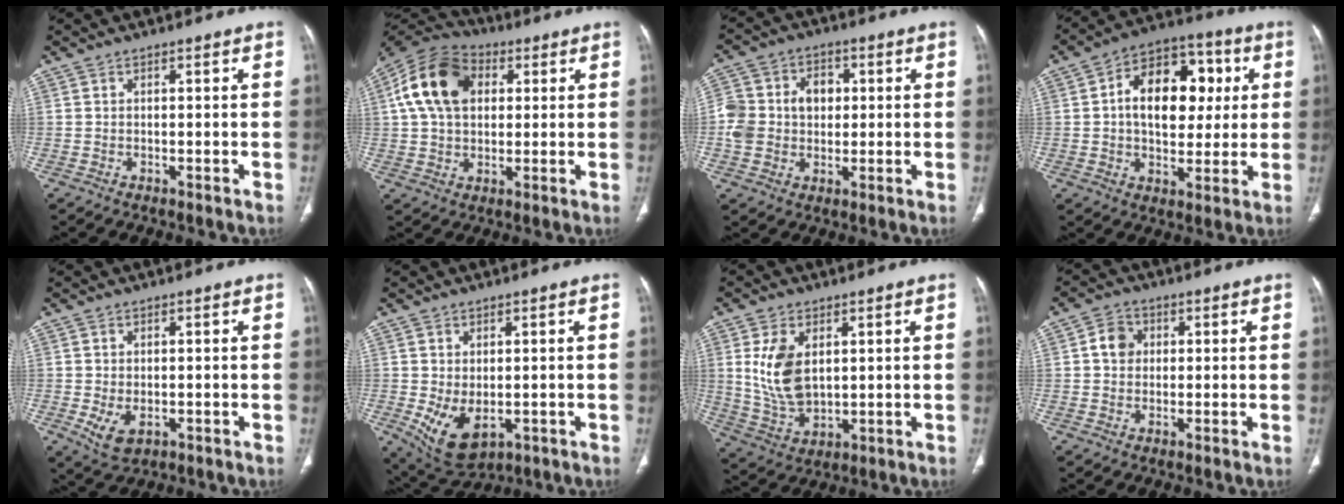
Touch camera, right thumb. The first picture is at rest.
{"total": 15.2, "force": [3.6, 10.6, 10.4], "torque": [-0.181, 0.017, 0.057]}
{"total": 11.5, "force": [0.6, 9.3, 6.7], "torque": [-0.100, 0.023, 0.010]}
{"total": 16.9, "force": [2.6, 11.0, 12.6], "torque": [-0.152, 0.019, 0.036]}
{"total": 4.6, "force": [-1.2, 2.8, 3.4], "torque": [-0.065, -0.006, -0.007]}
{"total": 8.2, "force": [-1.5, 4.9, 6.4], "torque": [-0.111, -0.011, -0.003]}
{"total": 10.9, "force": [2.4, 6.6, 8.4], "torque": [-0.155, -0.014, 0.062]}
{"total": 4.1, "force": [0.7, 3.6, 2.0], "torque": [-0.020, 0.007, 0.007]}